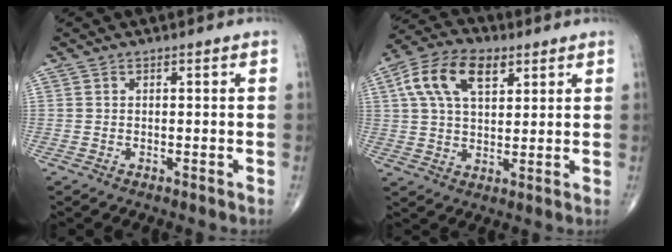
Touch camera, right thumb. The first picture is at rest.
{"total": 12.7, "force": [5.1, 7.2, 9.1], "torque": [-0.162, 0.005, 0.089]}